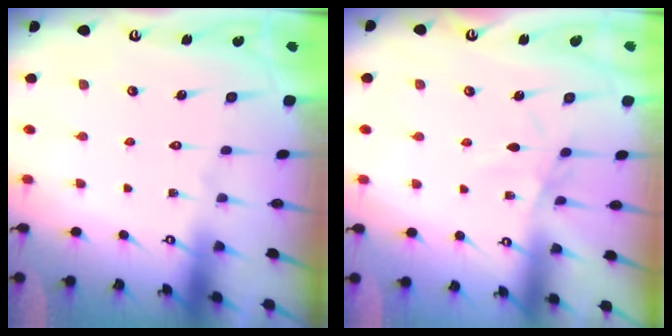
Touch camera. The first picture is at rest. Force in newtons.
{"total": 2.9, "press": 2.9, "slide": 0.5}